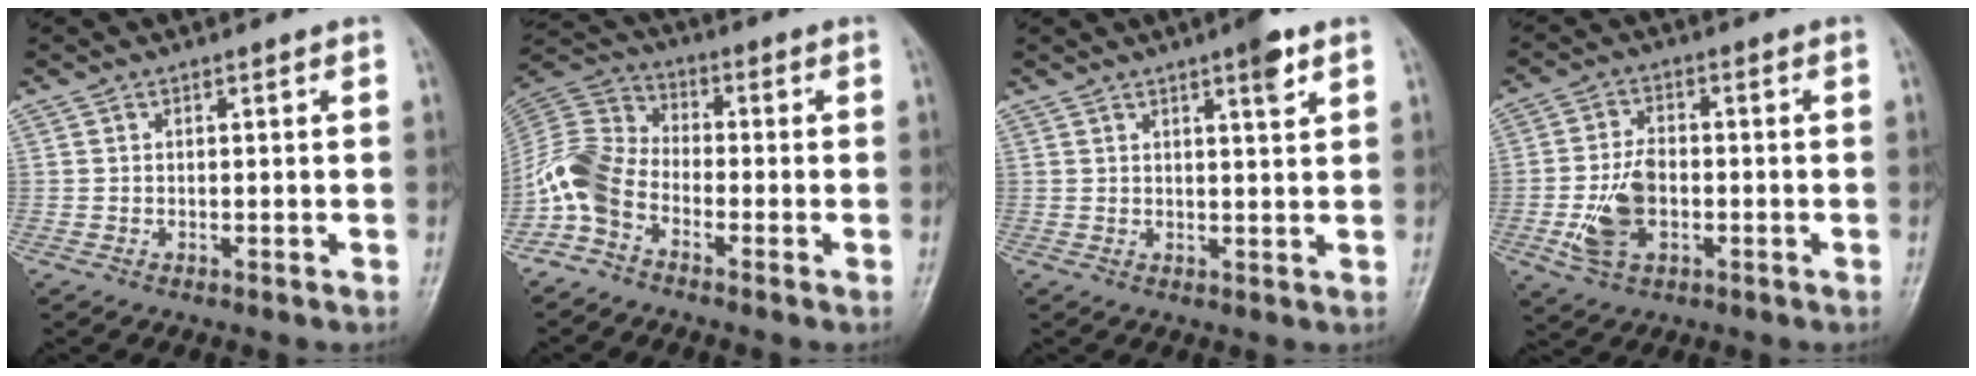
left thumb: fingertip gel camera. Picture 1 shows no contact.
{"total": 9.4, "force": [-4.4, 5.8, 5.9], "torque": [-0.127, 0.044, -0.107]}
{"total": 4.2, "force": [2.5, 0.7, 3.3], "torque": [-0.044, -0.012, 0.035]}
{"total": 8.5, "force": [-1.9, 5.3, 6.4], "torque": [-0.125, 0.008, -0.034]}